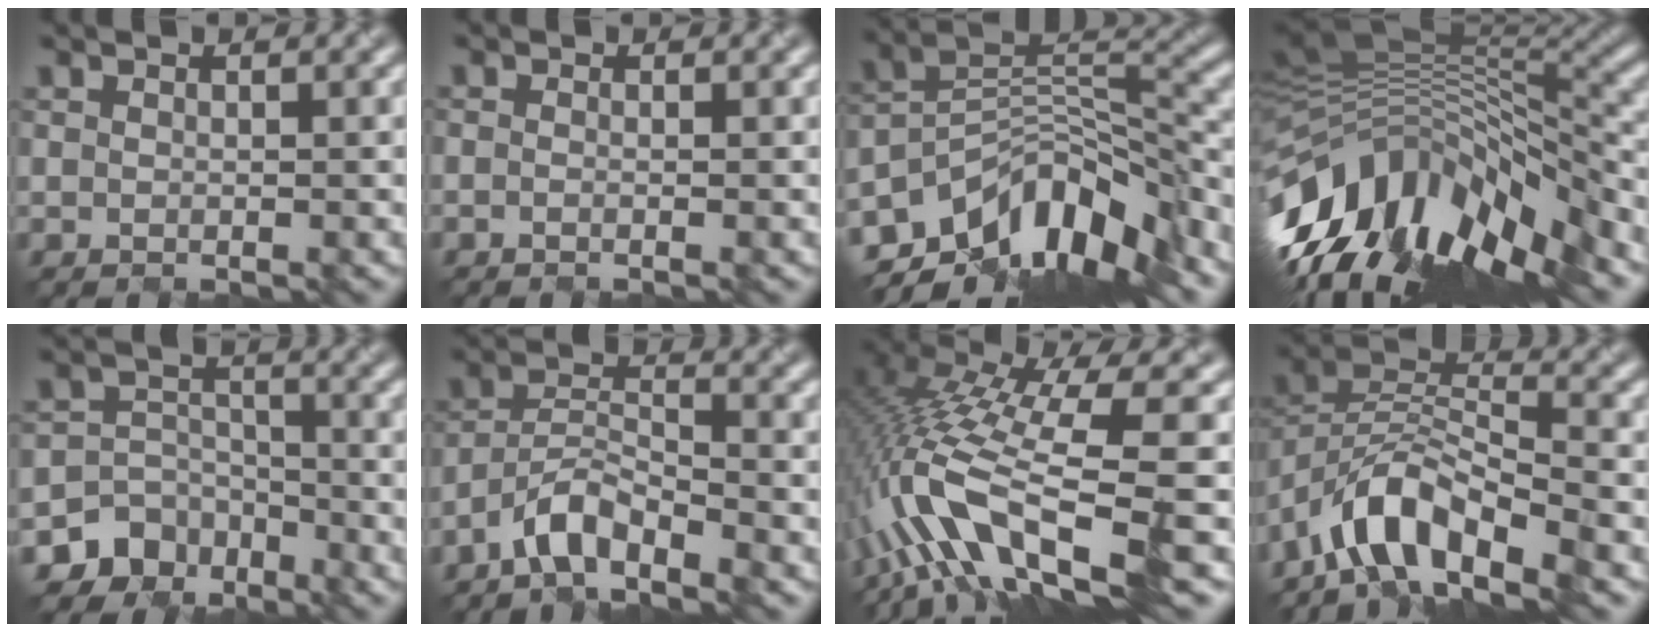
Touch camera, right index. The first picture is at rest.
{"total": 0.5, "force": [-0.5, 0.0, 0.3], "torque": [-0.002, -0.003, -0.014]}
{"total": 11.4, "force": [-8.3, 4.6, 6.3], "torque": [-0.098, 0.009, -0.158]}
{"total": 13.8, "force": [-6.3, 6.2, 10.6], "torque": [-0.195, 0.015, -0.118]}
{"total": 5.7, "force": [-4.4, 3.7, -0.1], "torque": [0.025, -0.004, -0.076]}
{"total": 4.3, "force": [-3.5, 1.1, 2.2], "torque": [-0.038, 0.007, -0.073]}
{"total": 11.8, "force": [-3.9, 3.2, 10.7], "torque": [-0.214, 0.001, -0.065]}
{"total": 7.5, "force": [-5.5, 2.7, 4.4], "torque": [-0.069, 0.005, -0.108]}